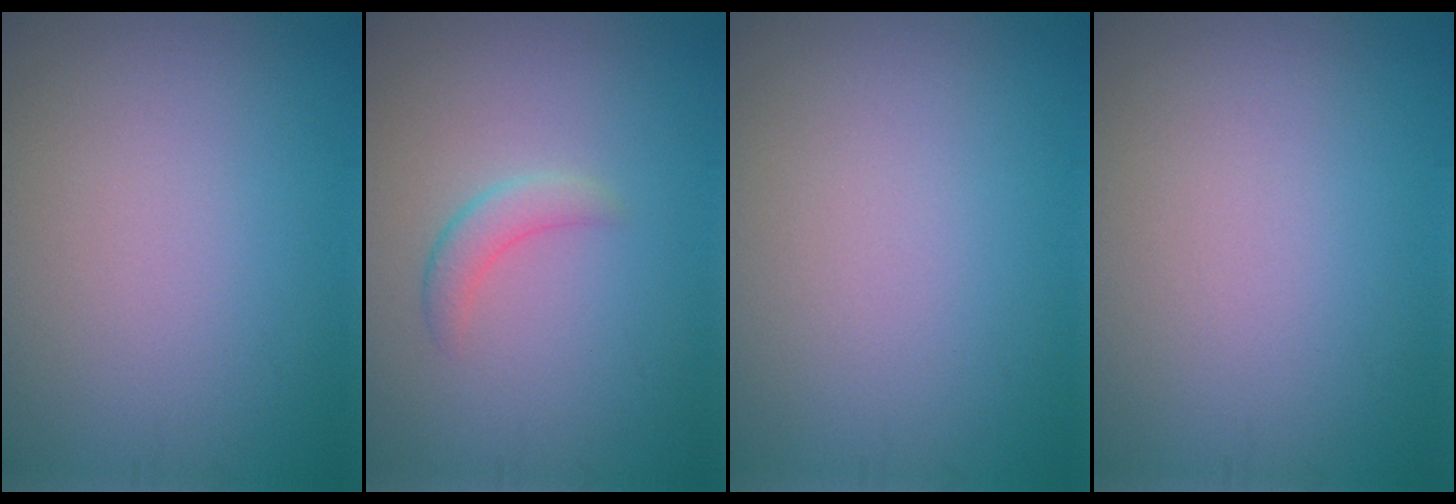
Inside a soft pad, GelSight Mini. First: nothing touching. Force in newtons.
{"total": 1.8, "press": 1.8, "slide": 0.1}
{"total": 0.0}
{"total": 0.0}